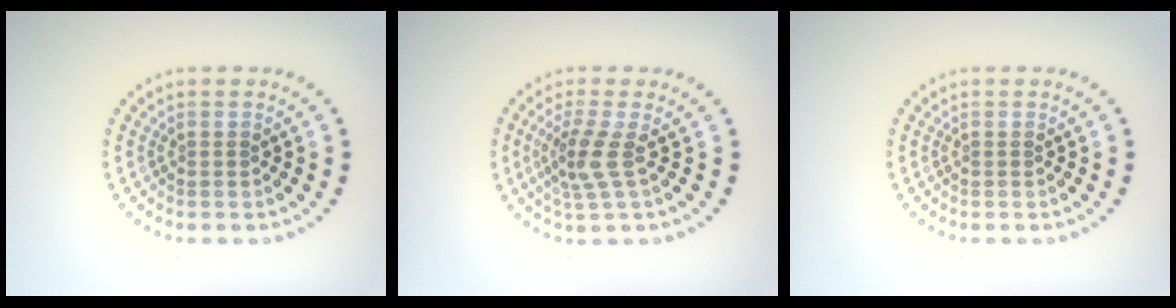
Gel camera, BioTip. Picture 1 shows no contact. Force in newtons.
{"total": 2.7, "press": 2.0, "slide": 1.8}
{"total": 0.0}